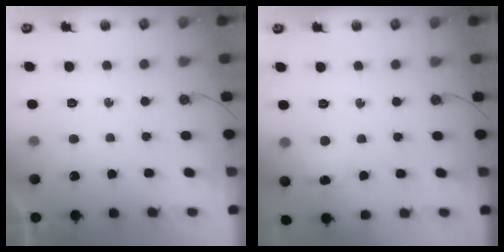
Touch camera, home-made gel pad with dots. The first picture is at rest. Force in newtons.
{"total": 6.7, "press": 6.7, "slide": 0.7}